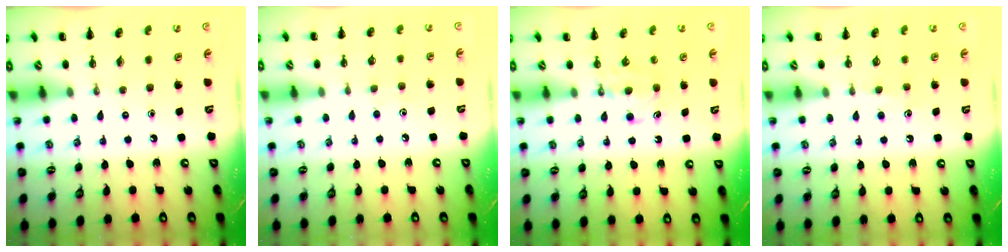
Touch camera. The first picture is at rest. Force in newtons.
{"total": 3.5, "press": 3.4, "slide": 0.9}
{"total": 4.7, "press": 4.4, "slide": 1.5}
{"total": 4.9, "press": 4.7, "slide": 1.4}